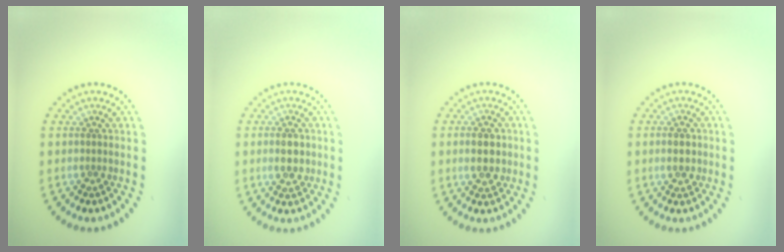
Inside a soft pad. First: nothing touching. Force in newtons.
{"total": 2.6, "press": 2.6, "slide": 0.1}
{"total": 3.1, "press": 3.1, "slide": 0.2}
{"total": 2.4, "press": 2.4, "slide": 0.1}